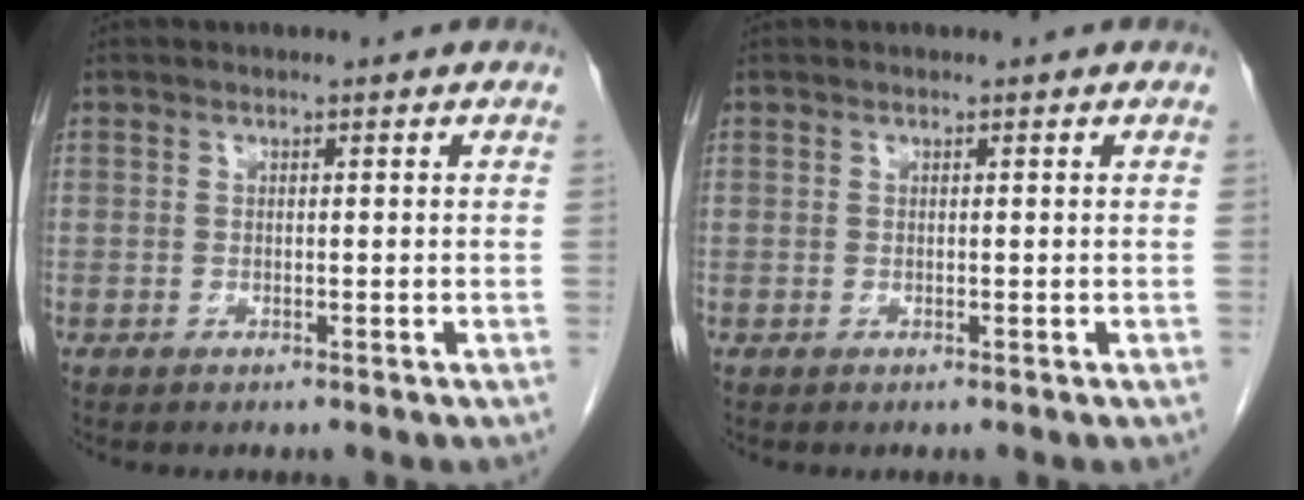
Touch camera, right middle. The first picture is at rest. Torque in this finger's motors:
{"motor_torque": [0.03, -0.05, -0.01, -0.01]}